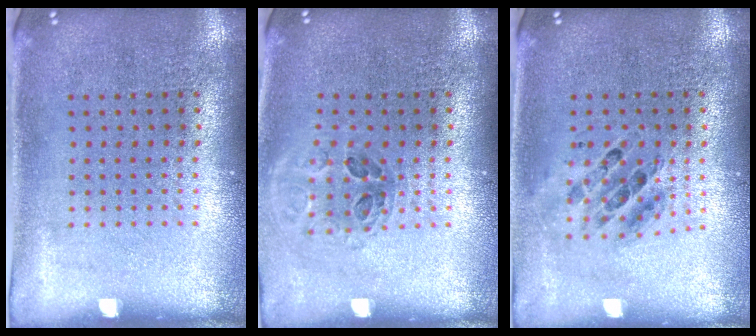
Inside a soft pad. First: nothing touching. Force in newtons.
{"total": 1.0, "press": 1.0, "slide": 0.3}
{"total": 0.8, "press": 0.7, "slide": 0.1}